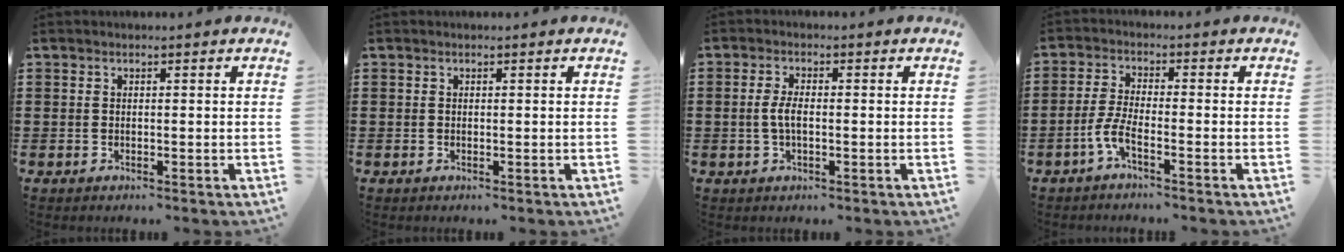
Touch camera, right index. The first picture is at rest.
{"total": 0.0}
{"total": 3.0, "force": [-0.4, 1.1, 2.8], "torque": [-0.067, -0.003, -0.012]}
{"total": 4.1, "force": [-2.5, 0.4, 3.3], "torque": [-0.087, -0.013, -0.052]}